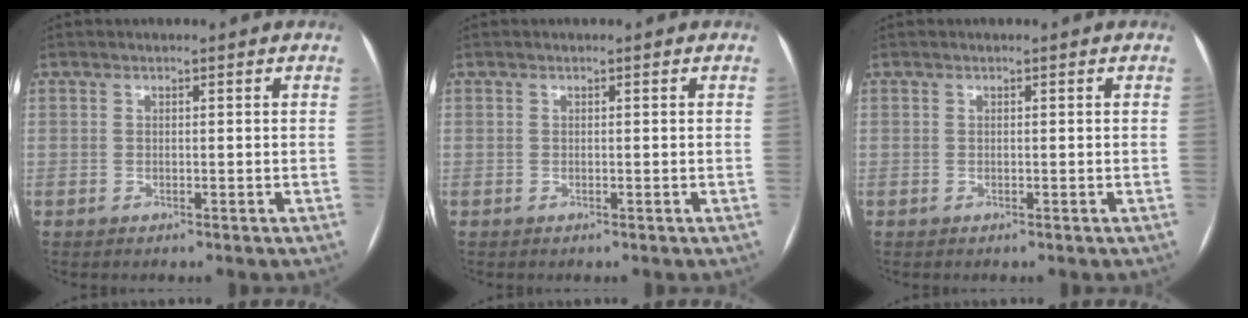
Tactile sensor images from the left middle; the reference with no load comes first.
{"total": 0.0}
{"total": 0.0}